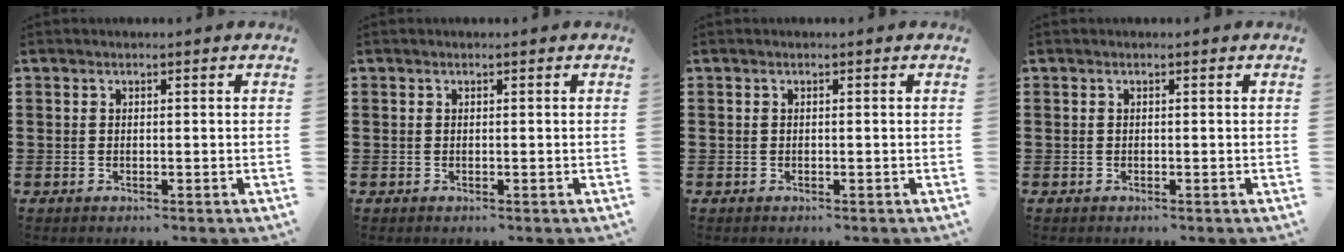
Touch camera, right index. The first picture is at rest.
{"total": 0.0}
{"total": 0.0}
{"total": 0.0}